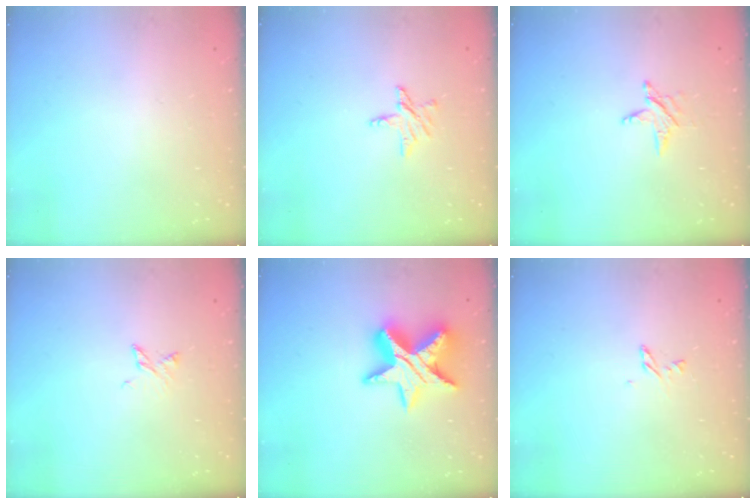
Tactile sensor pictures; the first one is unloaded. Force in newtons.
{"total": 5.4, "press": 5.4, "slide": 0.5}
{"total": 3.9, "press": 3.9, "slide": 0.5}
{"total": 3.8, "press": 3.8, "slide": 0.5}
{"total": 14.6, "press": 14.5, "slide": 1.0}
{"total": 4.3, "press": 4.3, "slide": 0.4}